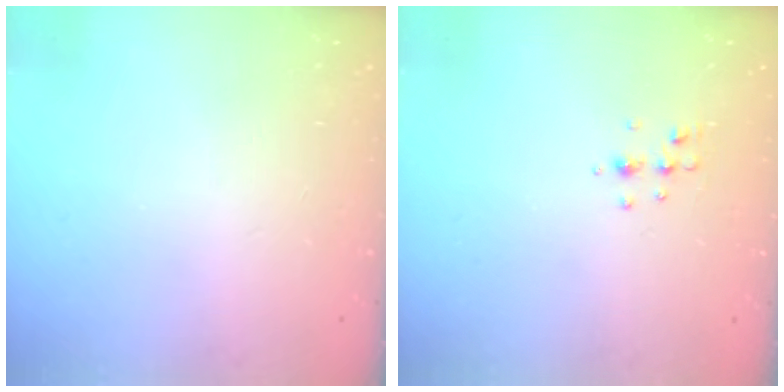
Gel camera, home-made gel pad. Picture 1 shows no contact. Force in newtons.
{"total": 4.7, "press": 4.5, "slide": 1.3}